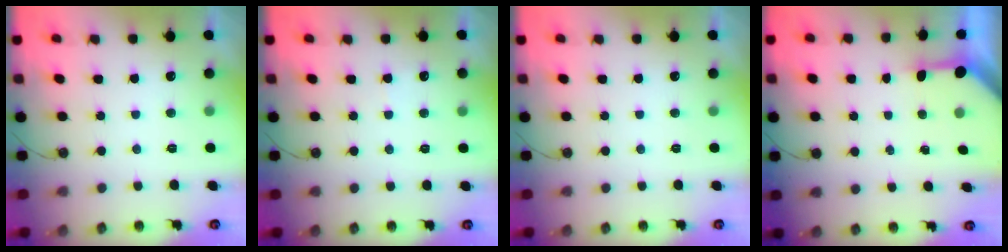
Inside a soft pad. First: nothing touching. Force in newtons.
{"total": 2.7, "press": 2.7, "slide": 0.3}
{"total": 0.0}
{"total": 3.3, "press": 3.2, "slide": 0.3}